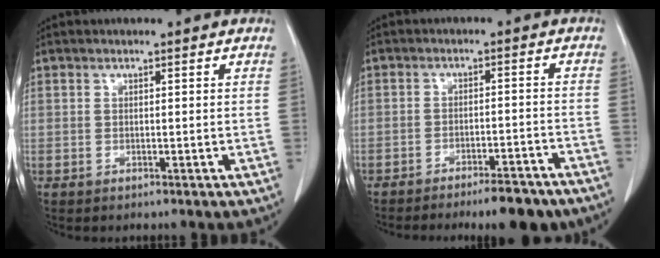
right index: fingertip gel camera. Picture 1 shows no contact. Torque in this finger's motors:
{"motor_torque": [0.33, -0.35, 0.27, 0.01]}